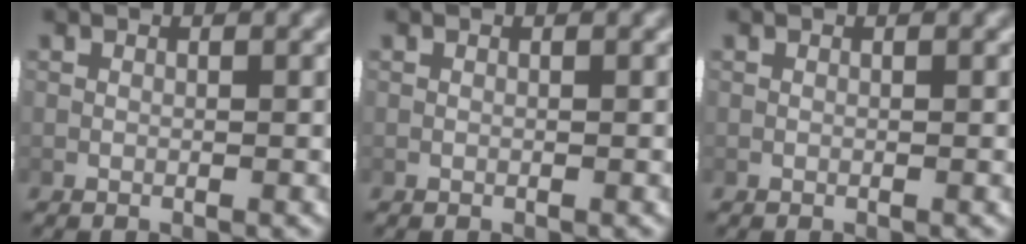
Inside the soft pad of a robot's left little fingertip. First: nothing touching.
{"total": 0.0}
{"total": 0.0}